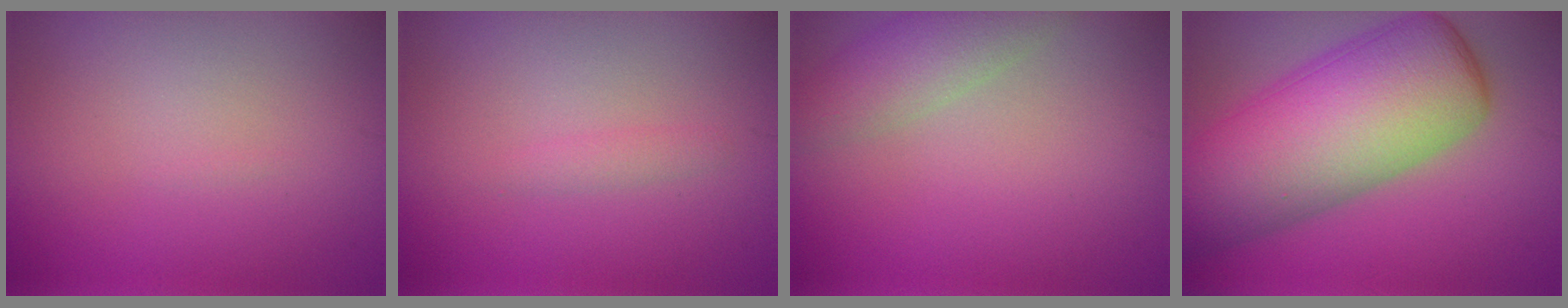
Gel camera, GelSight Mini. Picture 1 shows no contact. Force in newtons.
{"total": 1.0, "press": 0.9, "slide": 0.1}
{"total": 4.1, "press": 4.1, "slide": 0.3}
{"total": 13.2, "press": 13.2, "slide": 0.4}